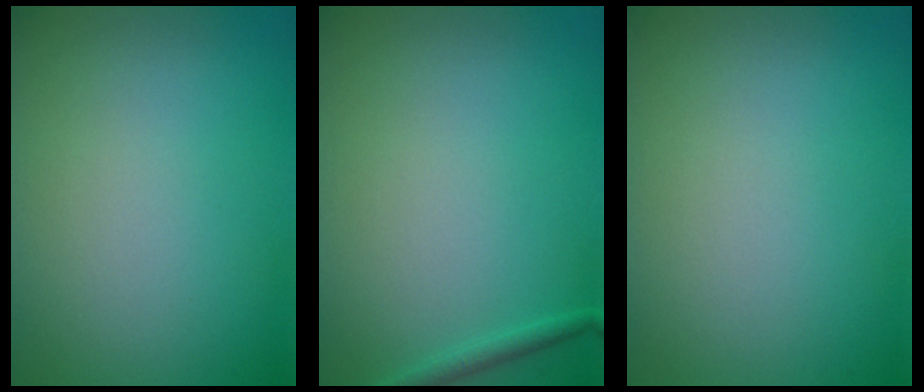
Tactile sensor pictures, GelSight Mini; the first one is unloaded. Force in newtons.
{"total": 1.0, "press": 1.0, "slide": 0.0}
{"total": 0.0}